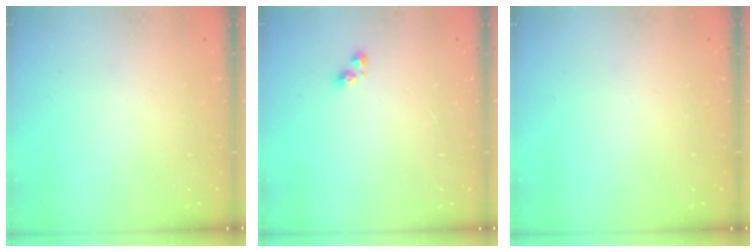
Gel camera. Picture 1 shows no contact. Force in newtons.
{"total": 3.8, "press": 3.7, "slide": 0.6}
{"total": 0.0}